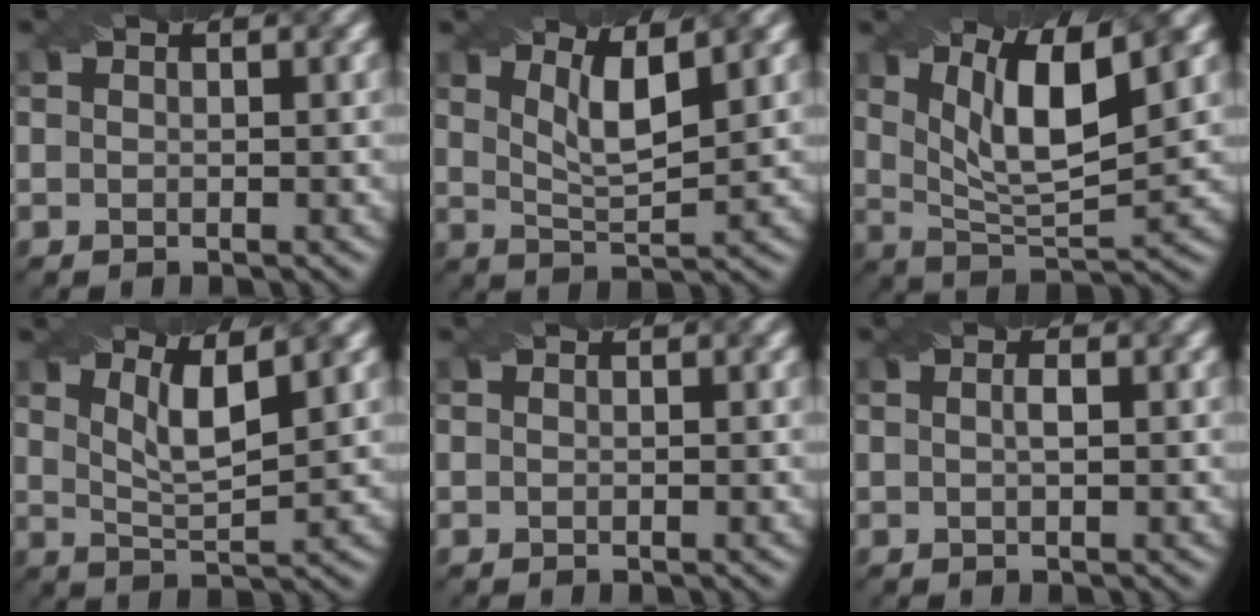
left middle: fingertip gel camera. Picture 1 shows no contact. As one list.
[{"total": 4.0, "force": [2.2, 1.0, 3.1], "torque": [-0.057, -0.002, 0.039]}, {"total": 8.1, "force": [3.5, 2.5, 6.9], "torque": [-0.119, 0.003, 0.060]}, {"total": 4.1, "force": [2.3, 0.9, 3.3], "torque": [-0.058, 0.000, 0.038]}, {"total": 0.0}, {"total": 0.9, "force": [0.1, 0.2, 0.9], "torque": [-0.015, -0.001, 0.003]}]